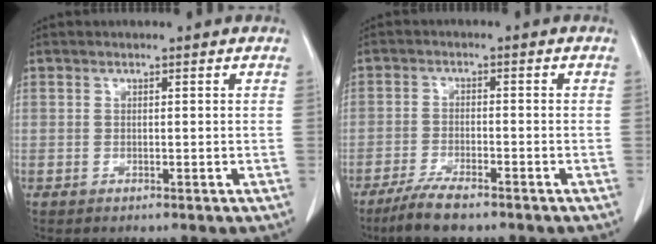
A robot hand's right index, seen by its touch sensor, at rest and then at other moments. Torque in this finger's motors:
{"motor_torque": [0.46, -0.47, 0.21, 0.07]}